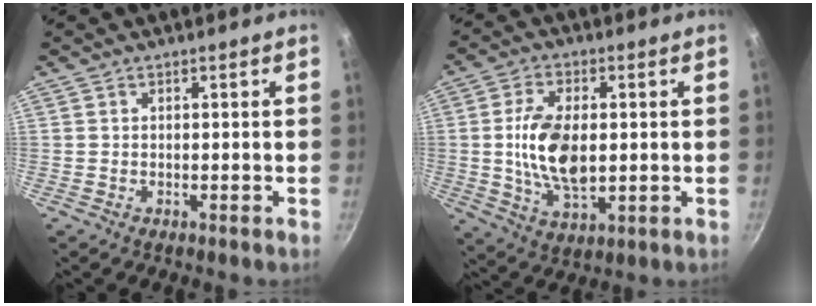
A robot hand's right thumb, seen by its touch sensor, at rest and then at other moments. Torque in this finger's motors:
{"motor_torque": [1.86, 1.57, 1.47, -0.26, 0.47]}